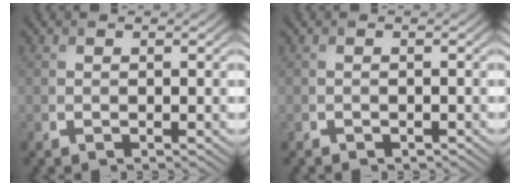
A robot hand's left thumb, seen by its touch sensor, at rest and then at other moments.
{"total": 0.7, "force": [-0.5, 0.1, -0.5], "torque": [0.009, -0.002, -0.010]}